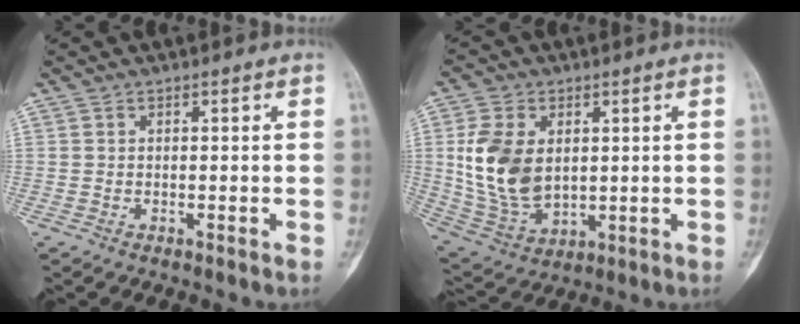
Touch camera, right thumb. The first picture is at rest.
{"total": 14.0, "force": [2.0, 9.2, 10.3], "torque": [-0.190, -0.013, 0.052]}